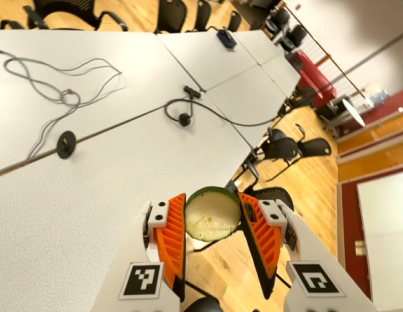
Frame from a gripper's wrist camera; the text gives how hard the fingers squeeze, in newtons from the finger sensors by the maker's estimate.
{"total": 9.6, "left": 10.7, "right": 8.5}